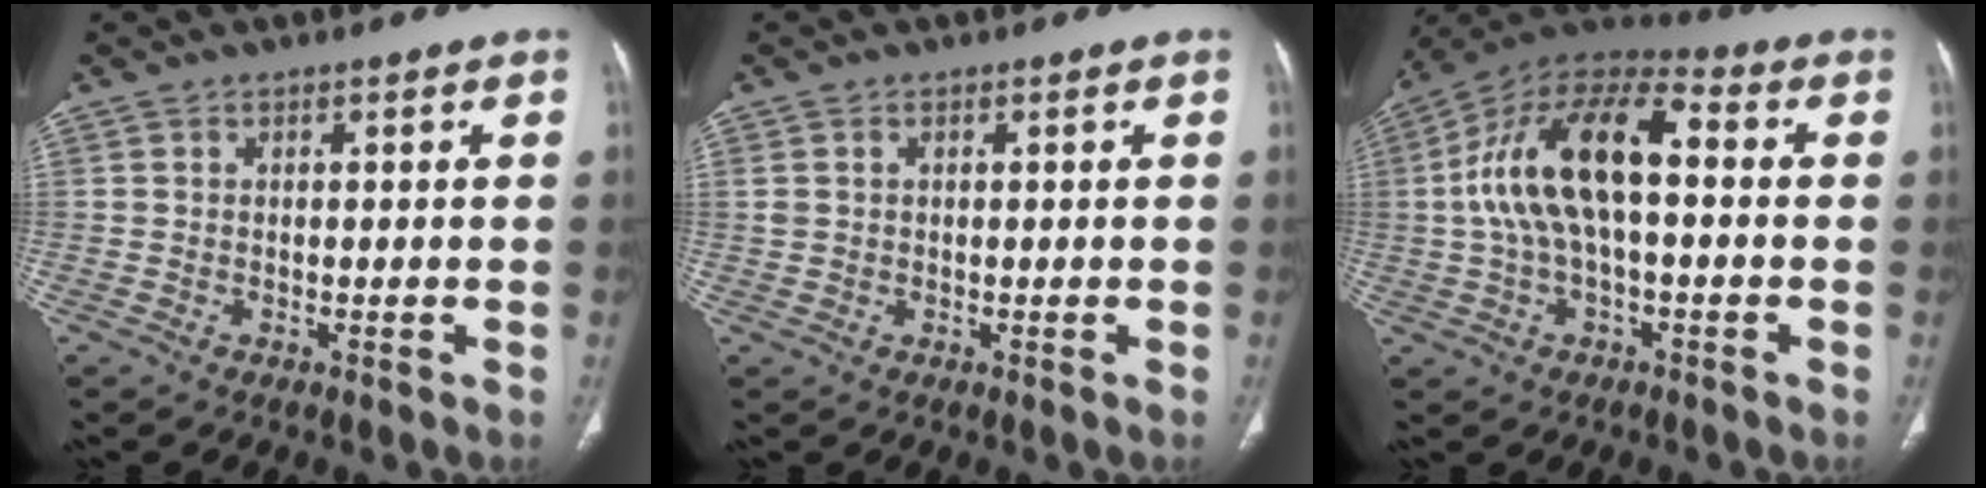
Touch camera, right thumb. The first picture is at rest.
{"total": 1.3, "force": [0.3, 1.1, 0.6], "torque": [-0.010, 0.003, 0.010]}
{"total": 17.2, "force": [1.0, 8.2, 15.1], "torque": [-0.284, 0.047, 0.010]}